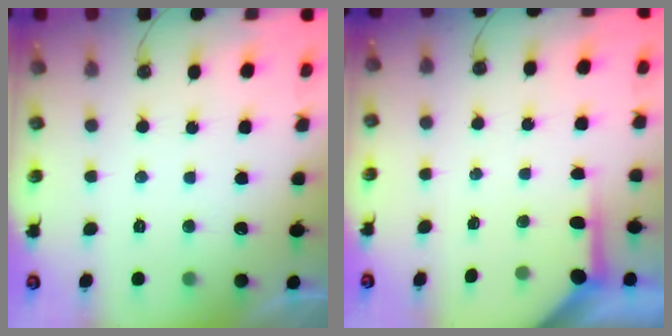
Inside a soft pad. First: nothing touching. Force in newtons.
{"total": 3.8, "press": 3.8, "slide": 0.2}